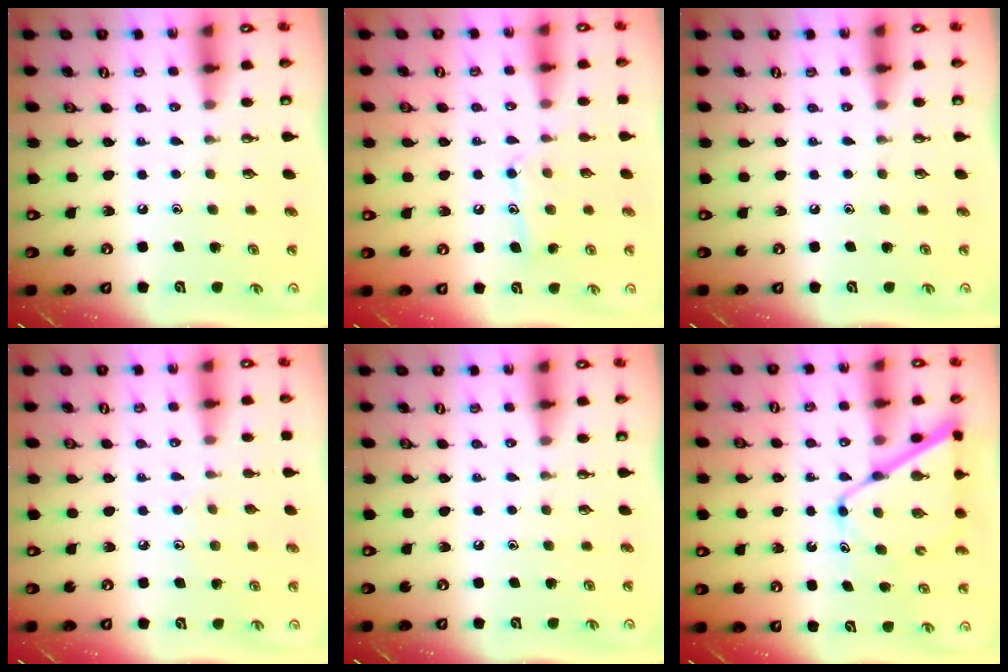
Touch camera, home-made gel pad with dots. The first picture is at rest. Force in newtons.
{"total": 10.4, "press": 10.4, "slide": 0.6}
{"total": 0.0}
{"total": 5.8, "press": 5.8, "slide": 0.5}
{"total": 0.0}
{"total": 12.5, "press": 12.4, "slide": 1.0}